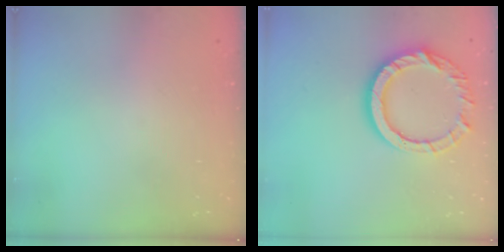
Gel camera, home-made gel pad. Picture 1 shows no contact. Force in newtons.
{"total": 13.3, "press": 13.3, "slide": 1.3}